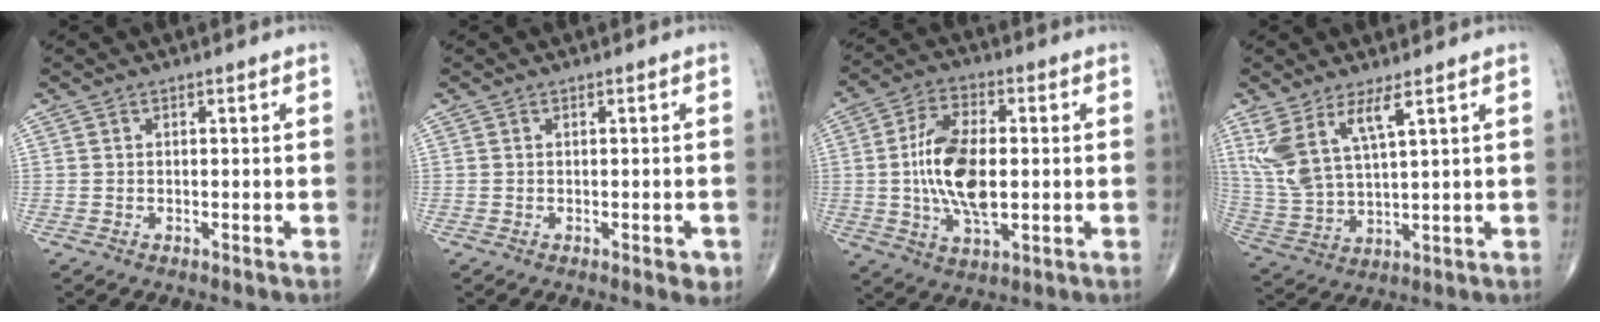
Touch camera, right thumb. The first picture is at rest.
{"total": 1.9, "force": [-0.8, 0.7, 1.6], "torque": [-0.015, -0.002, -0.008]}
{"total": 13.9, "force": [-0.1, 6.9, 12.0], "torque": [-0.227, 0.003, -0.002]}
{"total": 10.5, "force": [5.4, 3.1, 8.4], "torque": [-0.193, -0.026, 0.122]}